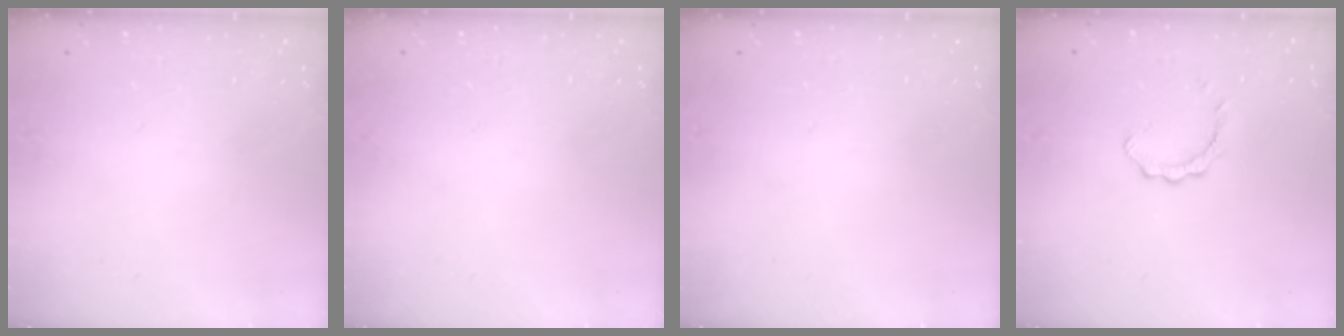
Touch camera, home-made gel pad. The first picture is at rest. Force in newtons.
{"total": 1.7, "press": 1.7, "slide": 0.1}
{"total": 0.0}
{"total": 2.4, "press": 2.4, "slide": 0.3}